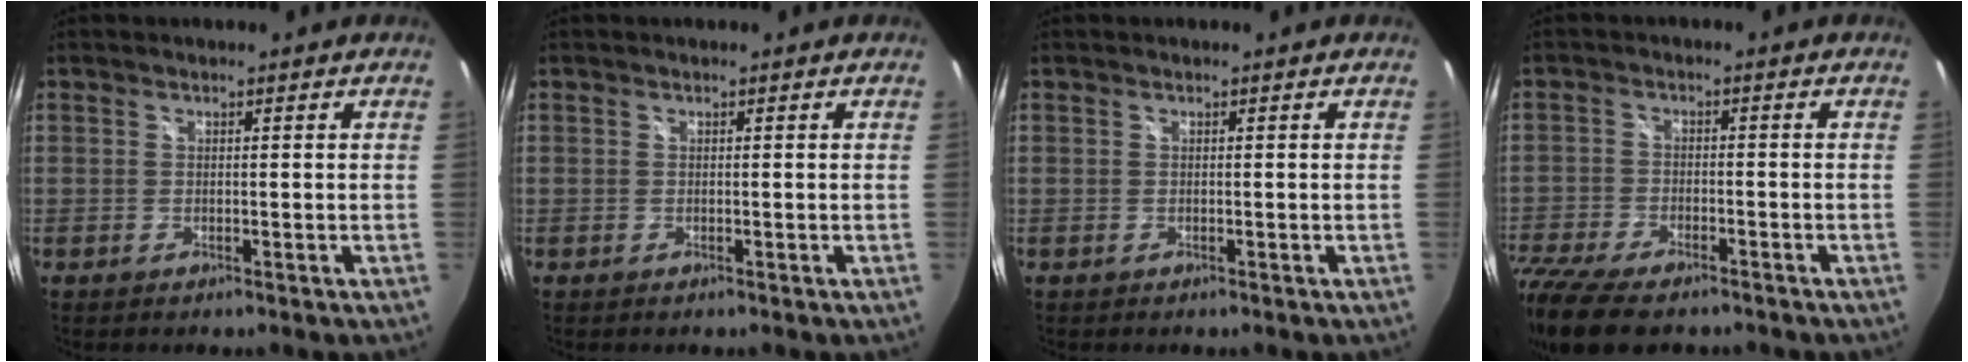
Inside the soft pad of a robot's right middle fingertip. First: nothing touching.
{"total": 0.0}
{"total": 0.0}
{"total": 15.5, "force": [-12.0, 5.3, 8.2], "torque": [-0.206, -0.052, -0.211]}